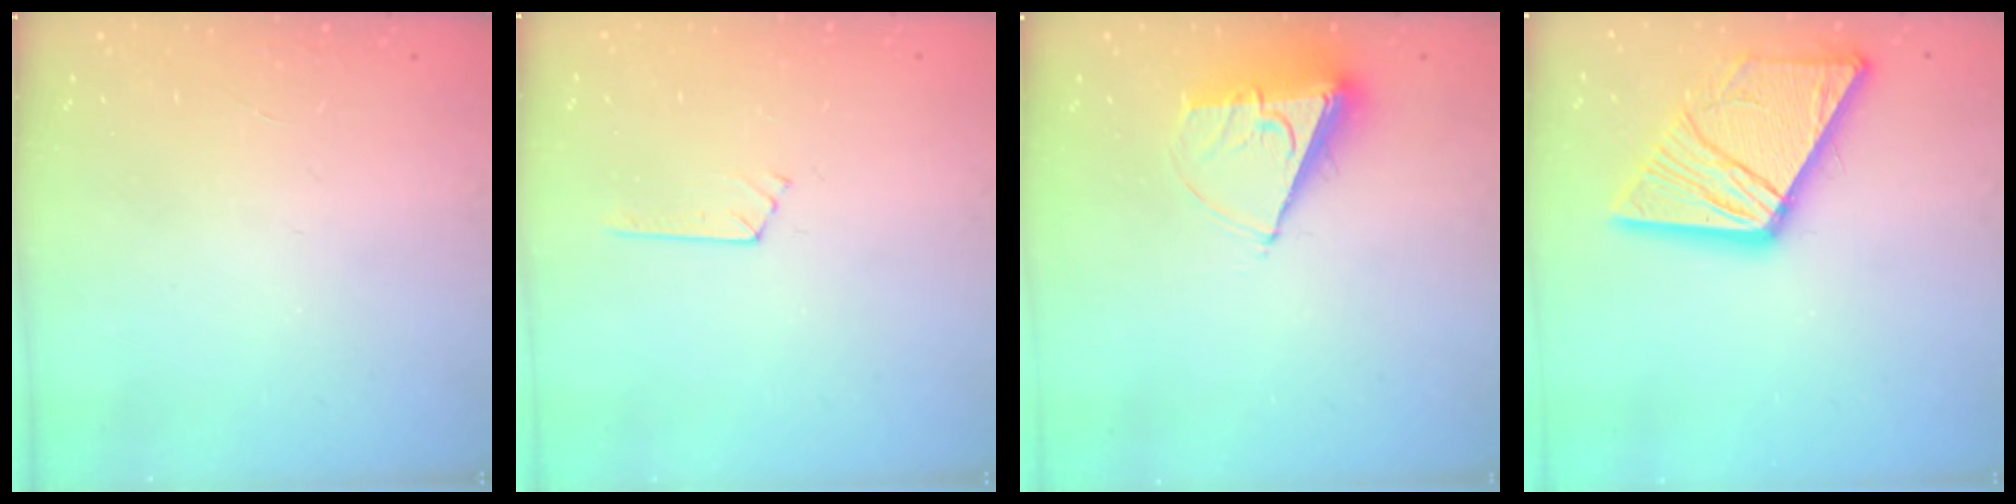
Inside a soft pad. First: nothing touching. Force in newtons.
{"total": 2.5, "press": 2.5, "slide": 0.3}
{"total": 7.6, "press": 7.5, "slide": 0.5}
{"total": 15.7, "press": 15.6, "slide": 1.7}